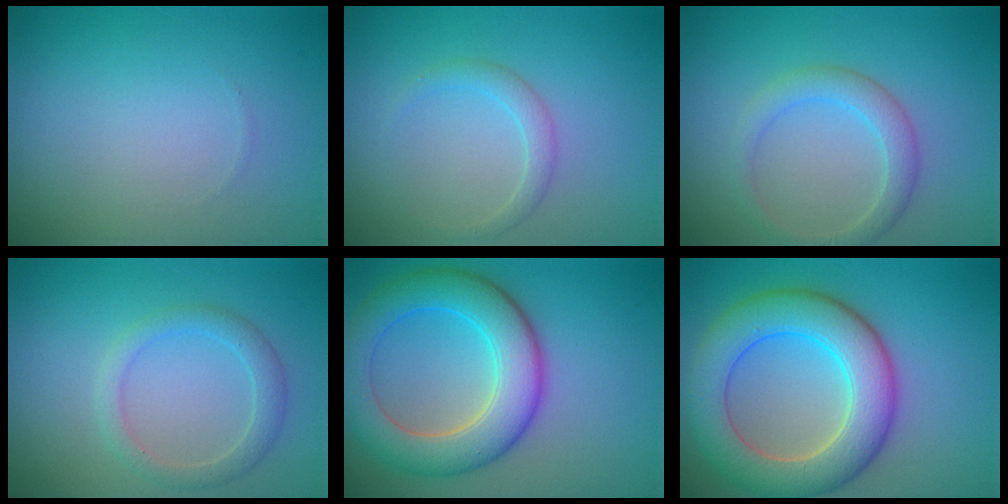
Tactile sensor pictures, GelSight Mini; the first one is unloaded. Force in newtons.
{"total": 1.5, "press": 1.5, "slide": 0.1}
{"total": 2.5, "press": 2.5, "slide": 0.2}
{"total": 2.3, "press": 2.3, "slide": 0.1}
{"total": 7.3, "press": 7.3, "slide": 0.1}
{"total": 8.1, "press": 8.1, "slide": 0.3}